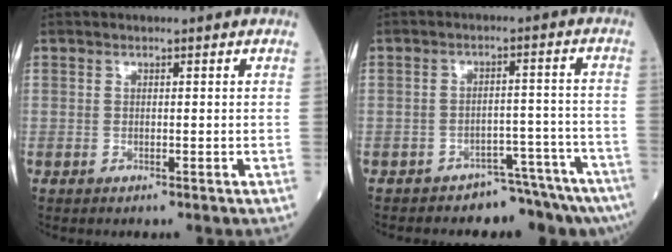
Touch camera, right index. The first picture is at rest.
{"total": 7.0, "force": [-6.8, 1.1, 1.7], "torque": [0.003, 0.046, -0.093]}